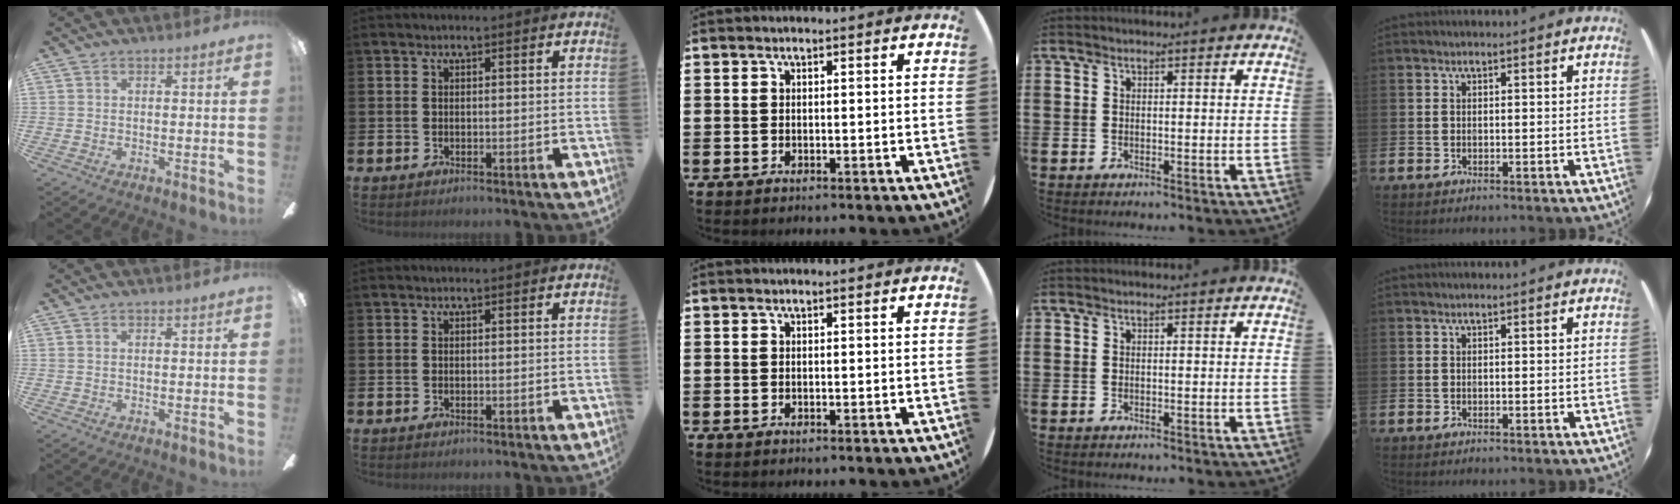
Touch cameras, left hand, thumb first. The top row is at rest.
{"thumb": {"total": 0.7, "force": [-0.5, 0.1, 0.5], "torque": [-0.008, 0.002, -0.009]}}